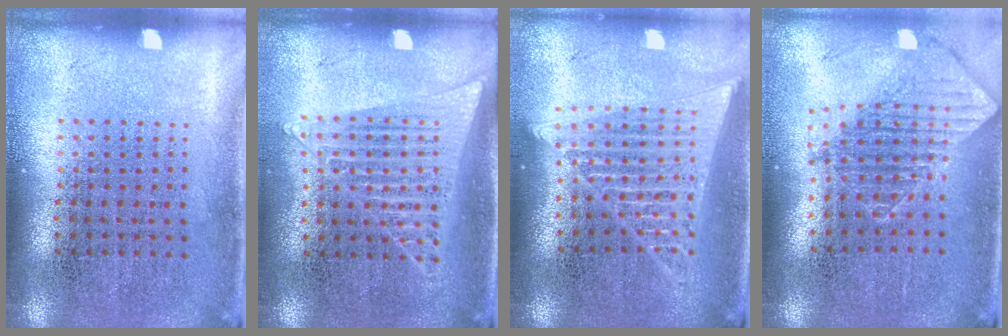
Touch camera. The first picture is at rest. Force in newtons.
{"total": 1.2, "press": 1.2, "slide": 0.4}
{"total": 1.8, "press": 1.6, "slide": 0.9}
{"total": 1.2, "press": 1.1, "slide": 0.6}